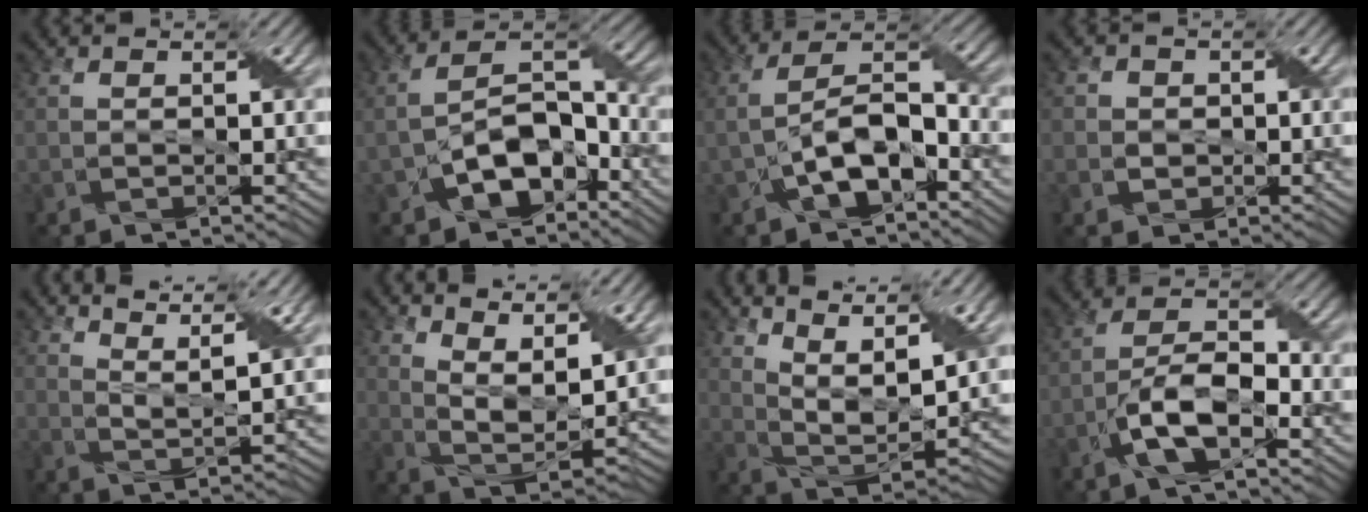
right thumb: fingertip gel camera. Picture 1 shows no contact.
{"total": 9.5, "force": [-4.7, 5.3, 6.3], "torque": [-0.109, 0.004, -0.095]}
{"total": 8.7, "force": [-3.2, 4.6, 6.7], "torque": [-0.134, 0.004, -0.057]}
{"total": 1.9, "force": [-0.2, 1.9, -0.3], "torque": [0.005, -0.004, -0.004]}
{"total": 7.7, "force": [6.3, 1.3, 4.4], "torque": [-0.074, -0.016, 0.098]}
{"total": 8.6, "force": [6.0, 2.4, 5.6], "torque": [-0.118, -0.014, 0.114]}
{"total": 11.8, "force": [8.0, 3.0, 8.1], "torque": [-0.173, -0.001, 0.137]}
{"total": 8.3, "force": [-4.5, 3.2, 6.2], "torque": [-0.112, 0.008, -0.092]}